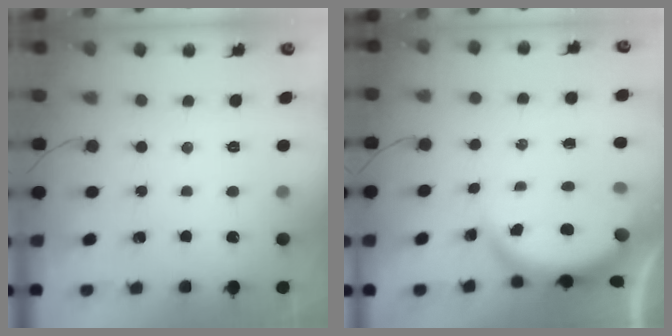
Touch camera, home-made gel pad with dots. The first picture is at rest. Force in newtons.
{"total": 3.8, "press": 3.8, "slide": 0.2}